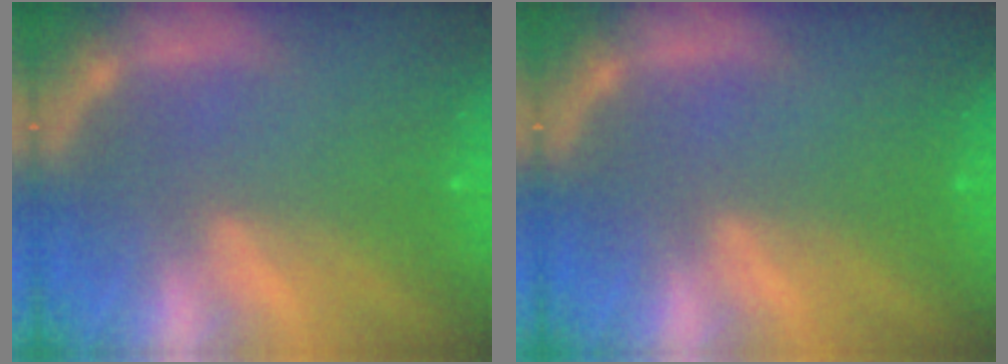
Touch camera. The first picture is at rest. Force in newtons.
{"total": 0.0}